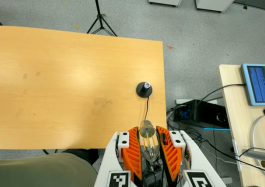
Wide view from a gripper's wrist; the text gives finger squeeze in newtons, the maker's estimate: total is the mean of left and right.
{"total": 21.5, "left": 24.0, "right": 19.0}